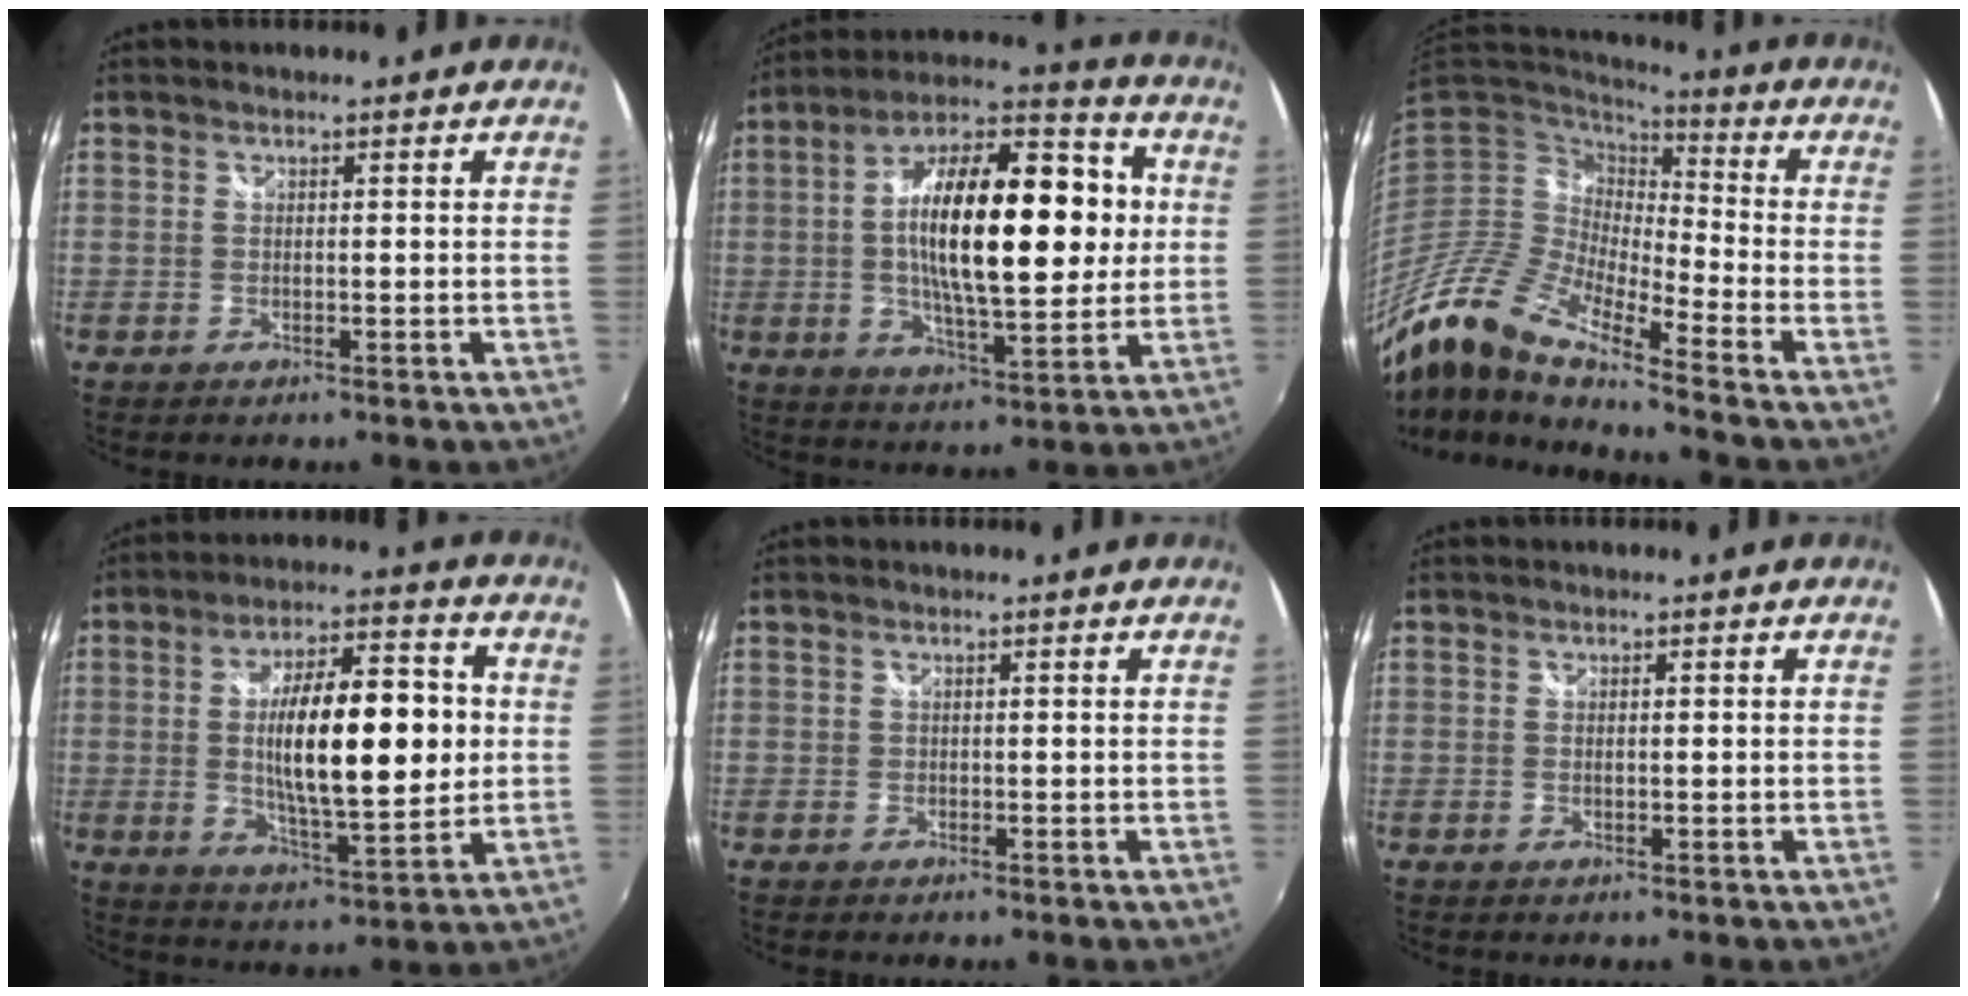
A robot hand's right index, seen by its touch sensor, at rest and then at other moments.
{"total": 22.8, "force": [1.5, 9.0, 20.9], "torque": [-0.364, 0.026, 0.019]}
{"total": 15.3, "force": [-11.1, 2.3, 10.2], "torque": [-0.182, -0.023, -0.230]}
{"total": 17.8, "force": [0.6, 5.4, 16.9], "torque": [-0.281, 0.005, 0.015]}
{"total": 0.0}
{"total": 0.6, "force": [0.2, 0.3, 0.5], "torque": [-0.008, 0.000, 0.003]}